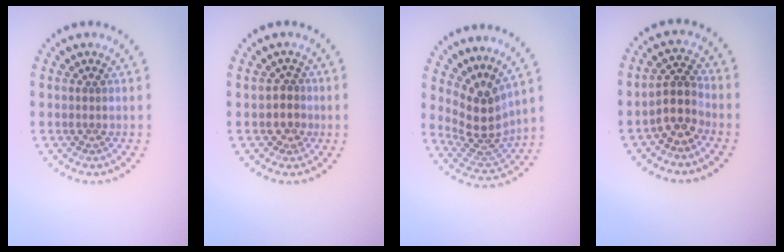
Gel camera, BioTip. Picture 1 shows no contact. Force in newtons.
{"total": 1.7, "press": 1.4, "slide": 1.0}
{"total": 4.3, "press": 3.1, "slide": 3.0}
{"total": 2.9, "press": 2.3, "slide": 1.7}